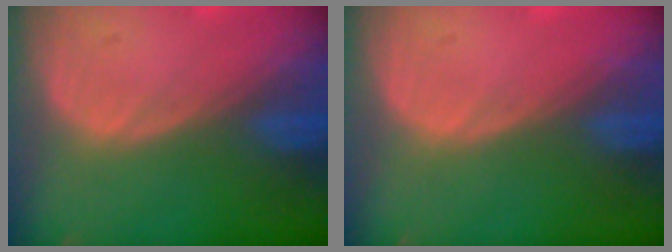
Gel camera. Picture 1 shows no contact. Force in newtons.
{"total": 0.0}